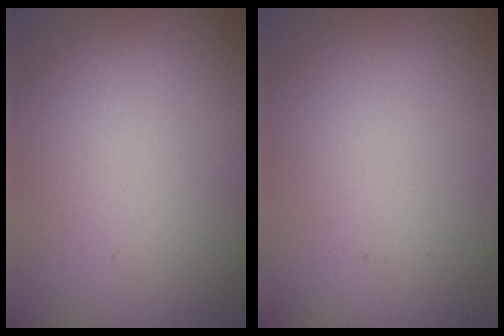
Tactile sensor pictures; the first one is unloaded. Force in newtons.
{"total": 0.0}